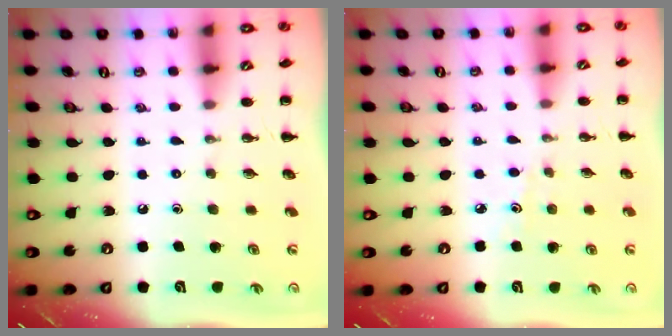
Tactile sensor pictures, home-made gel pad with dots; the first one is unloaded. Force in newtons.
{"total": 2.8, "press": 2.6, "slide": 0.9}